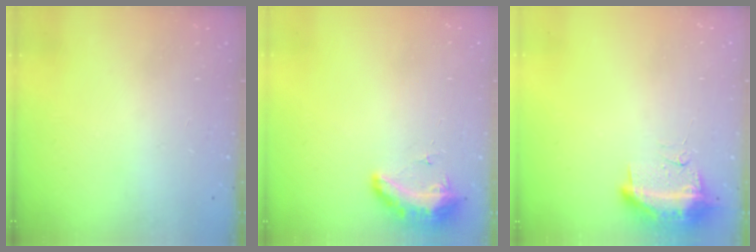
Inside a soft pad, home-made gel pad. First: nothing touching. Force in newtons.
{"total": 16.9, "press": 11.4, "slide": 12.5}
{"total": 11.3, "press": 10.3, "slide": 4.7}